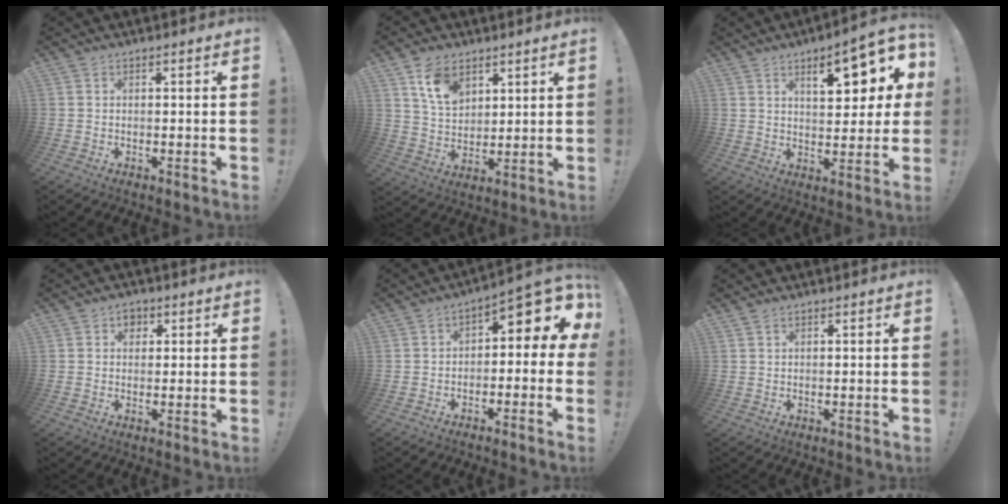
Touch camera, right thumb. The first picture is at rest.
{"total": 10.5, "force": [6.3, 6.6, 5.3], "torque": [-0.085, -0.023, 0.121]}
{"total": 14.2, "force": [6.5, 5.0, 11.6], "torque": [-0.149, -0.034, 0.101]}
{"total": 4.5, "force": [1.5, 4.1, 1.1], "torque": [-0.005, -0.008, 0.025]}
{"total": 5.6, "force": [1.4, 2.4, 4.8], "torque": [-0.052, -0.024, 0.023]}
{"total": 0.9, "force": [0.8, 0.3, 0.4], "torque": [-0.009, 0.001, 0.015]}